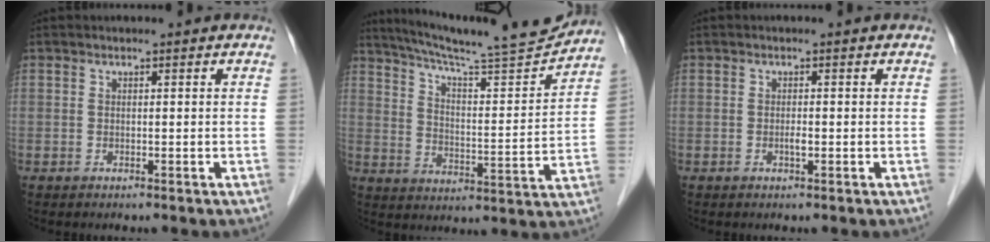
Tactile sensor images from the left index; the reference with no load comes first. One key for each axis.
{"total": 16.6, "fx": 15.6, "fy": -0.4, "fz": 5.8, "tx": -0.099, "ty": -0.040, "tz": 0.228}
{"total": 1.2, "fx": -1.0, "fy": 0.1, "fz": 0.6, "tx": -0.014, "ty": -0.006, "tz": -0.015}